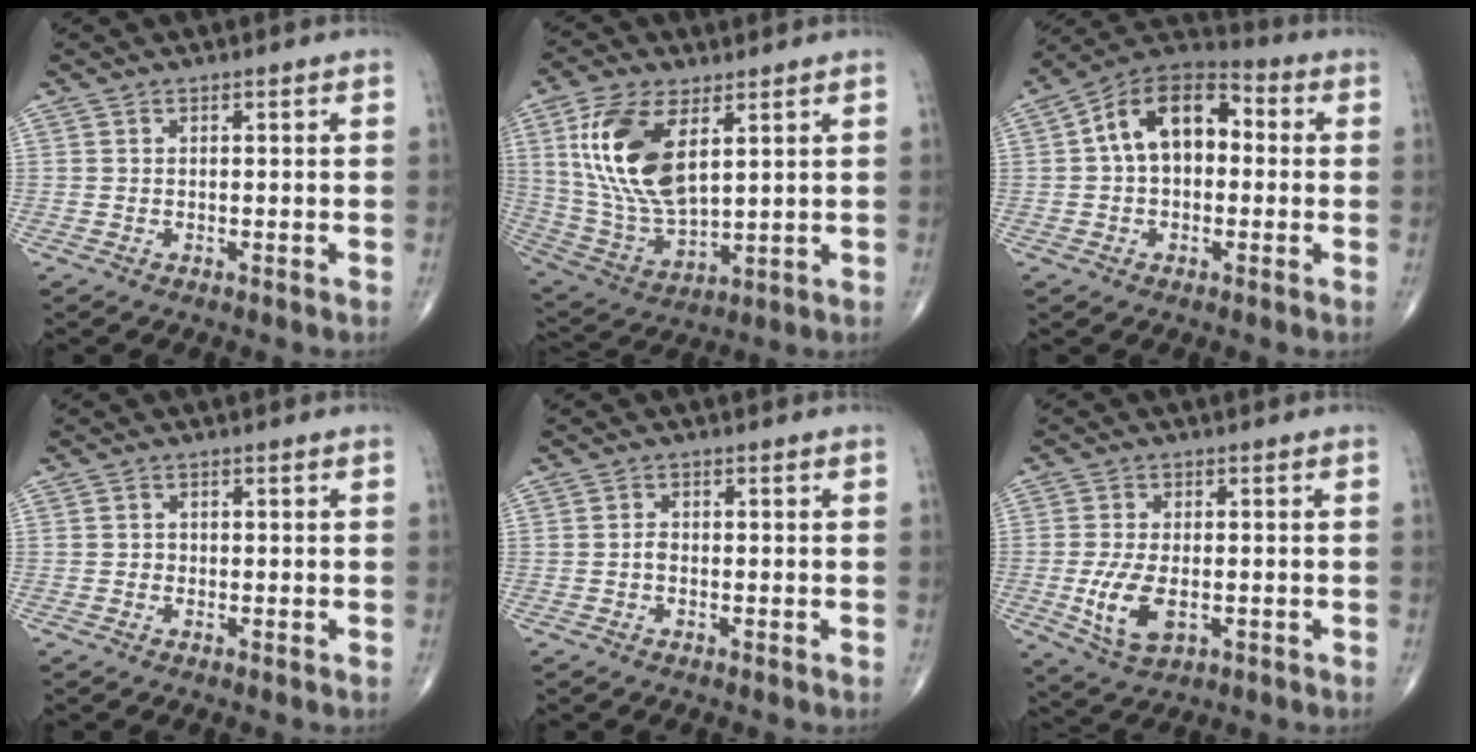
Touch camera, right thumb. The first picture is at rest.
{"total": 16.8, "force": [5.6, 8.2, 13.6], "torque": [-0.271, -0.021, 0.118]}
{"total": 13.6, "force": [1.3, 8.7, 10.4], "torque": [-0.147, 0.041, 0.004]}
{"total": 0.8, "force": [-0.2, 0.7, 0.2], "torque": [0.002, 0.003, -0.007]}
{"total": 1.4, "force": [-0.5, 1.0, 0.9], "torque": [-0.011, 0.004, -0.012]}
{"total": 8.0, "force": [-1.7, 4.3, 6.5], "torque": [-0.130, -0.007, -0.023]}